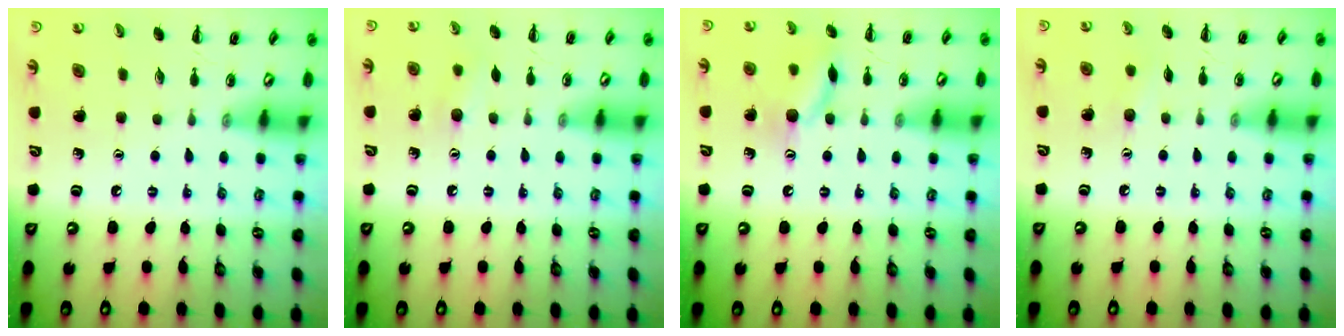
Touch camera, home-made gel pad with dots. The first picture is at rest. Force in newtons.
{"total": 5.4, "press": 5.3, "slide": 1.3}
{"total": 10.3, "press": 10.3, "slide": 0.5}
{"total": 4.3, "press": 4.2, "slide": 1.0}